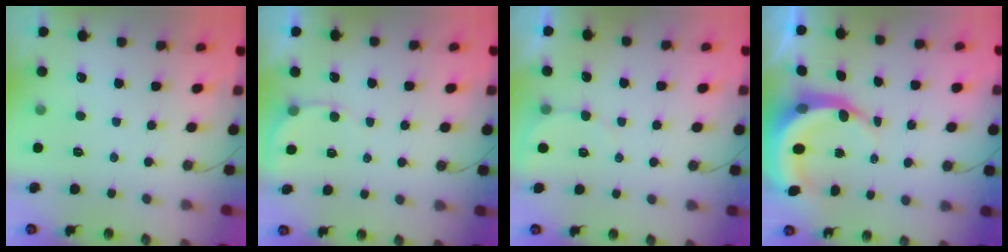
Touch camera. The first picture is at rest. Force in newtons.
{"total": 3.3, "press": 3.2, "slide": 0.2}
{"total": 3.1, "press": 3.1, "slide": 0.1}
{"total": 7.5, "press": 7.4, "slide": 1.0}